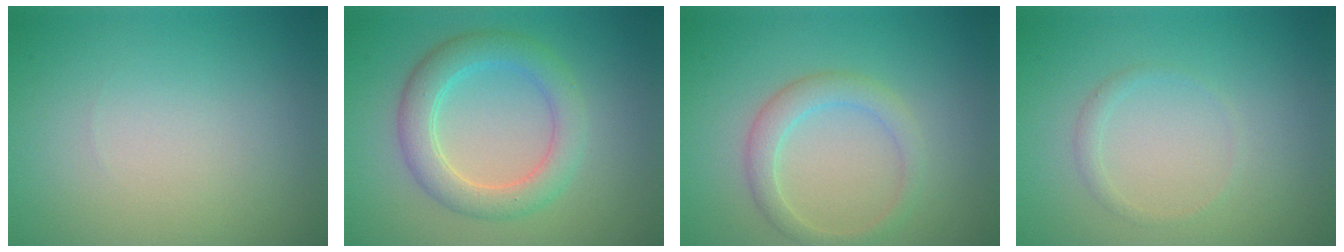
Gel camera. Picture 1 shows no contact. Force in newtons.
{"total": 4.3, "press": 4.3, "slide": 0.1}
{"total": 2.6, "press": 2.5, "slide": 0.2}
{"total": 0.9, "press": 0.8, "slide": 0.1}